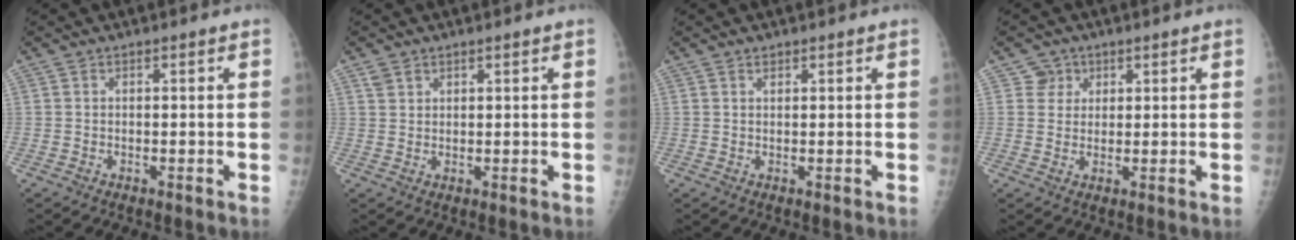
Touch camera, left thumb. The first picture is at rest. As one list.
[{"total": 2.1, "force": [1.4, 1.4, 0.6], "torque": [0.002, -0.007, 0.025]}, {"total": 1.0, "force": [0.7, 0.6, 0.3], "torque": [0.003, -0.004, 0.010]}, {"total": 3.4, "force": [1.6, 3.0, 0.1], "torque": [0.022, -0.006, 0.022]}]